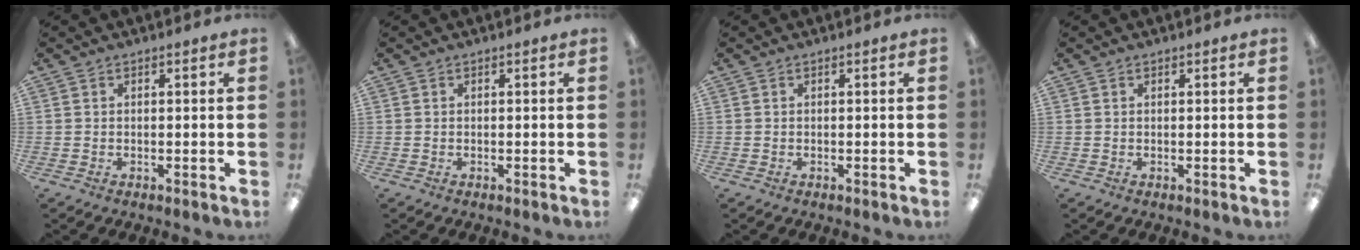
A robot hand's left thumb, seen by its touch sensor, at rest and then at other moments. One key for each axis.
{"total": 0.0}
{"total": 0.0}
{"total": 0.0}